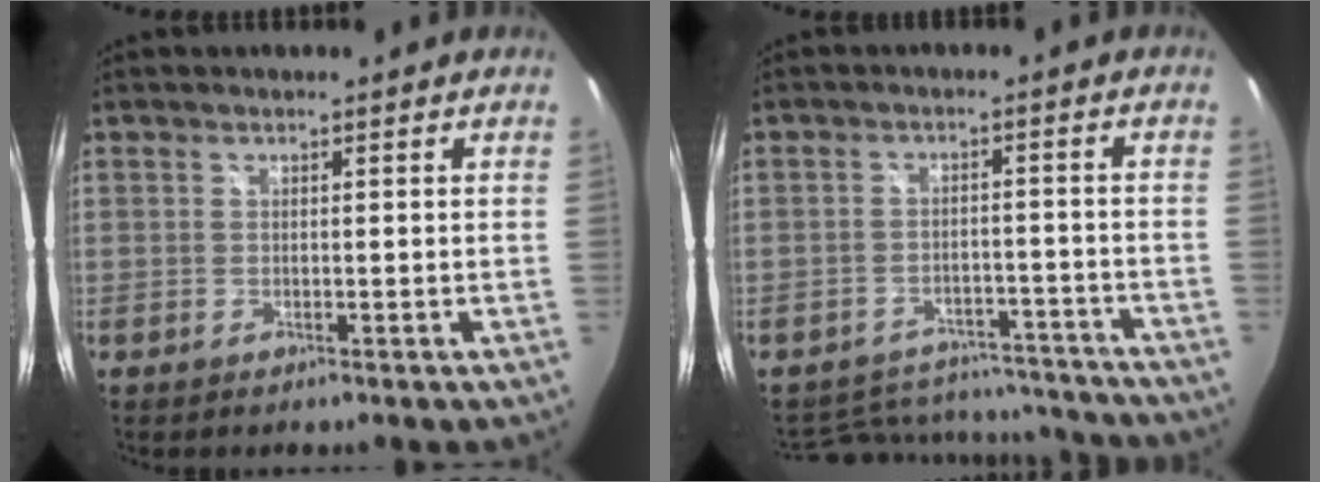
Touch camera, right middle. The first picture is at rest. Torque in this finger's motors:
{"motor_torque": [-0.72, -0.88, -0.24, -0.07]}